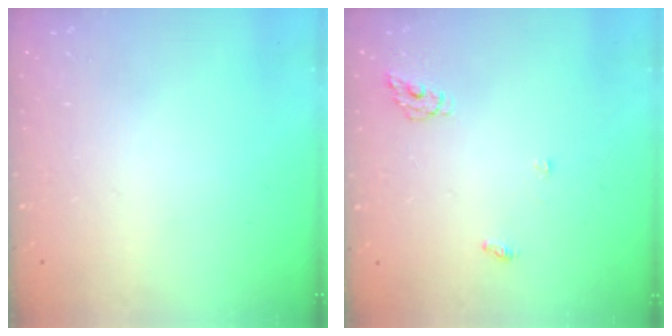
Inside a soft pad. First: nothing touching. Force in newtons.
{"total": 5.0, "press": 5.0, "slide": 0.3}